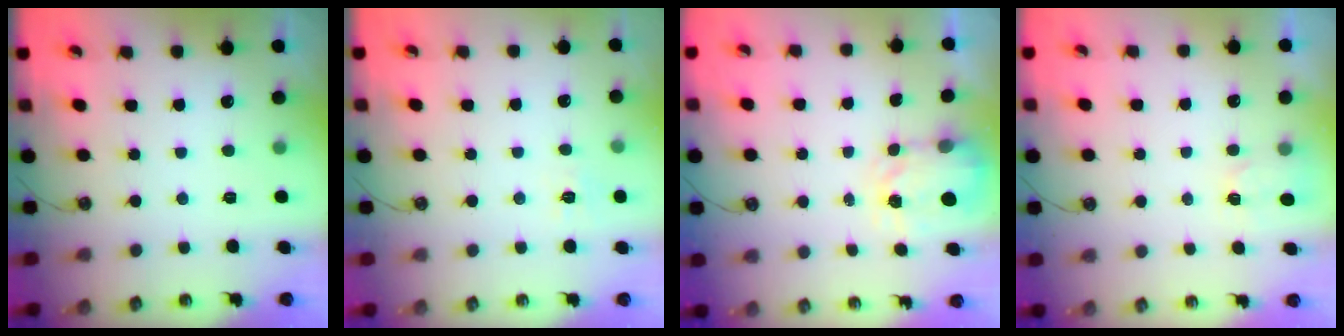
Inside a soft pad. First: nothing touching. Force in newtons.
{"total": 5.7, "press": 5.7, "slide": 0.7}
{"total": 3.8, "press": 3.7, "slide": 0.5}
{"total": 2.6, "press": 2.5, "slide": 0.4}